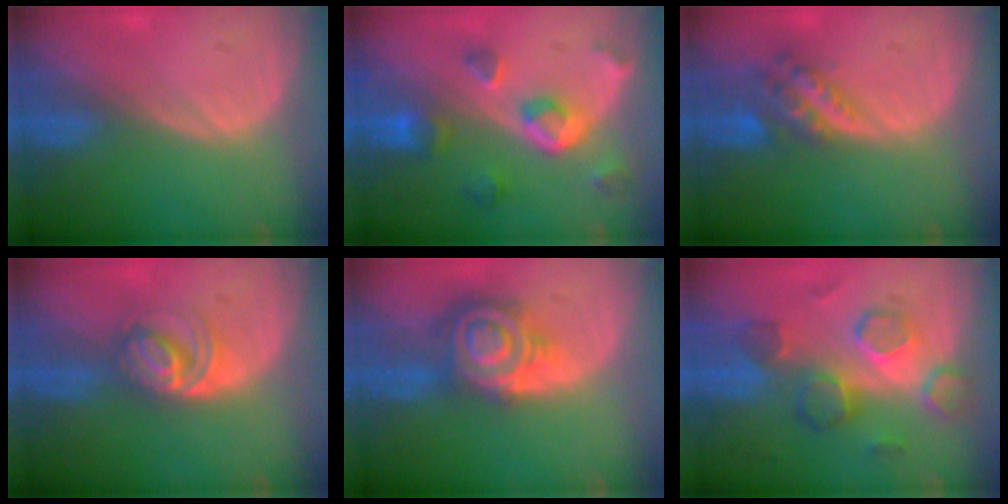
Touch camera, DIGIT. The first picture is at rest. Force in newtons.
{"total": 7.8, "press": 7.0, "slide": 3.4}
{"total": 6.0, "press": 5.2, "slide": 2.9}
{"total": 5.5, "press": 5.3, "slide": 1.3}
{"total": 9.1, "press": 9.0, "slide": 0.5}
{"total": 8.0, "press": 7.8, "slide": 1.8}